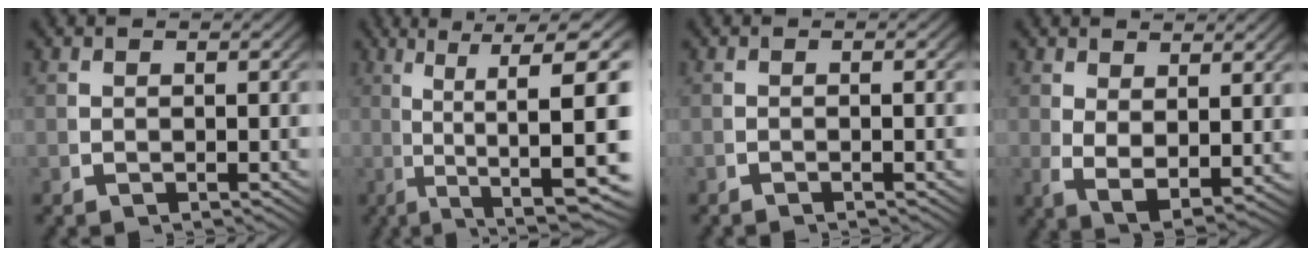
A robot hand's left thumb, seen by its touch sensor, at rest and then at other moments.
{"total": 14.9, "force": [0.4, 6.9, 13.2], "torque": [-0.211, -0.027, 0.024]}
{"total": 0.9, "force": [-0.6, -0.3, 0.6], "torque": [-0.006, 0.008, -0.014]}
{"total": 5.2, "force": [0.0, 3.3, 4.0], "torque": [-0.096, -0.036, 0.026]}